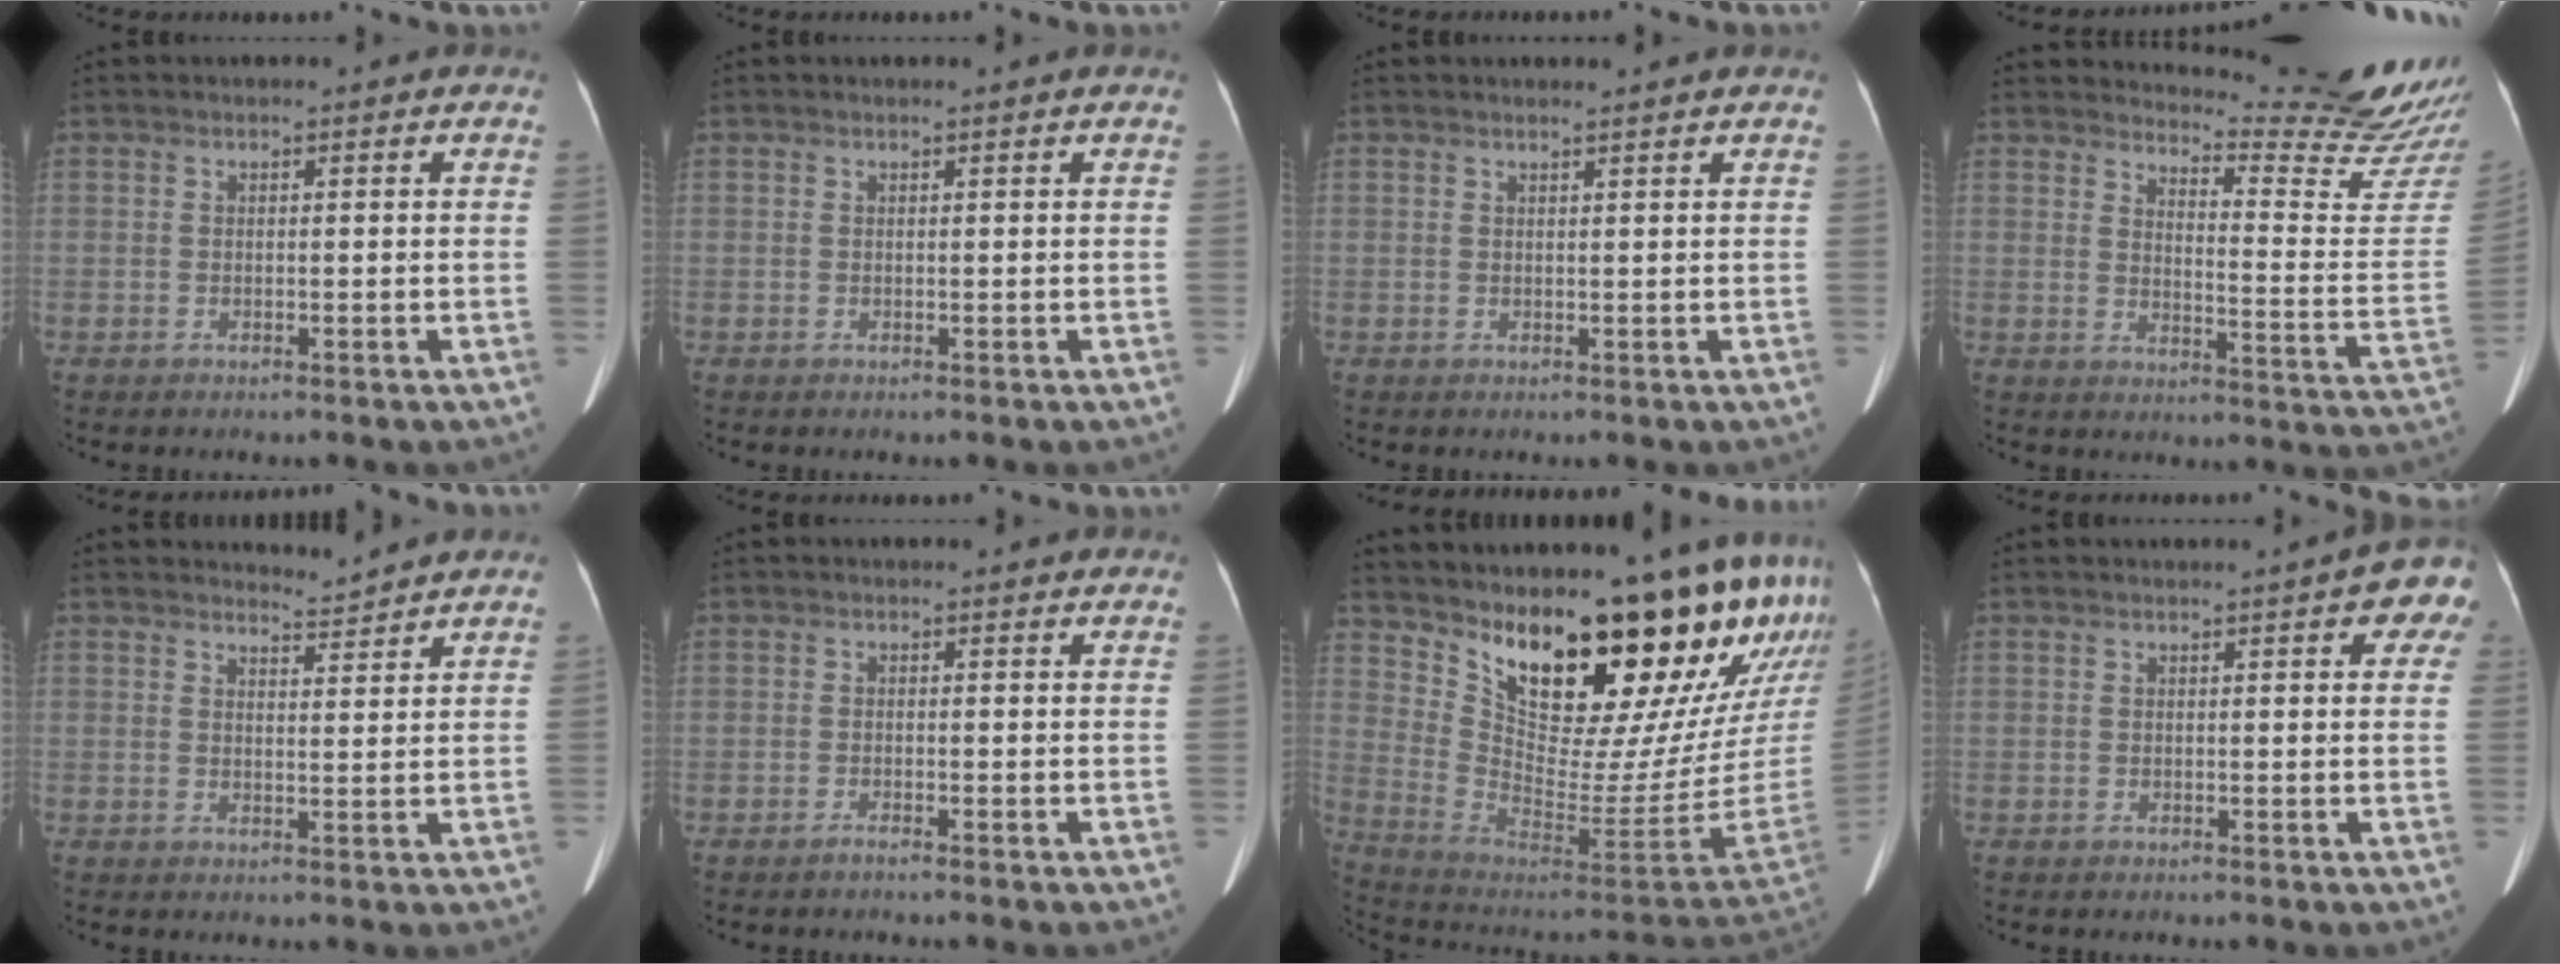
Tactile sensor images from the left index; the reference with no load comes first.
{"total": 1.1, "force": [1.0, -0.2, 0.4], "torque": [-0.005, -0.005, 0.011]}
{"total": 1.8, "force": [1.7, -0.3, 0.4], "torque": [-0.005, -0.011, 0.020]}
{"total": 18.6, "force": [18.1, -1.2, 4.3], "torque": [-0.070, -0.164, 0.207]}
{"total": 2.5, "force": [2.3, -0.4, -0.7], "torque": [0.002, -0.026, 0.036]}
{"total": 0.6, "force": [-0.1, 0.1, 0.6], "torque": [-0.012, 0.004, -0.008]}
{"total": 27.2, "force": [21.6, 4.1, 16.1], "torque": [-0.264, -0.118, 0.305]}
{"total": 7.0, "force": [3.7, 1.7, 5.6], "torque": [-0.053, -0.001, 0.033]}